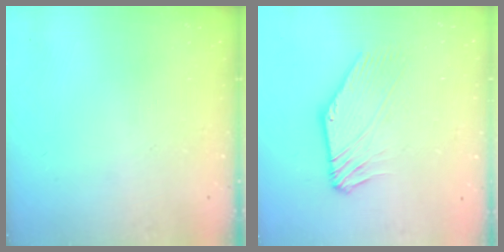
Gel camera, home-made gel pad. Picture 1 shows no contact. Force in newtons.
{"total": 2.8, "press": 2.8, "slide": 0.3}